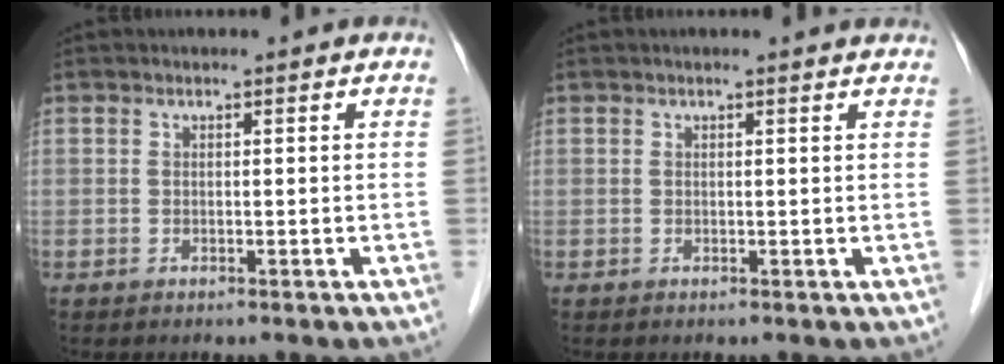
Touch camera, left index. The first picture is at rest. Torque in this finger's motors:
{"motor_torque": [0.40, -0.46, 0.10, 0.01]}